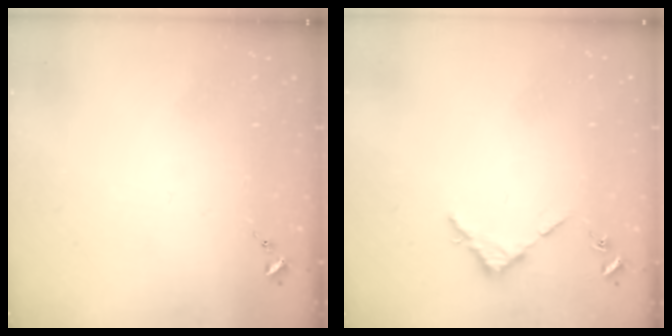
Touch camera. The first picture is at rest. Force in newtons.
{"total": 2.7, "press": 2.7, "slide": 0.3}